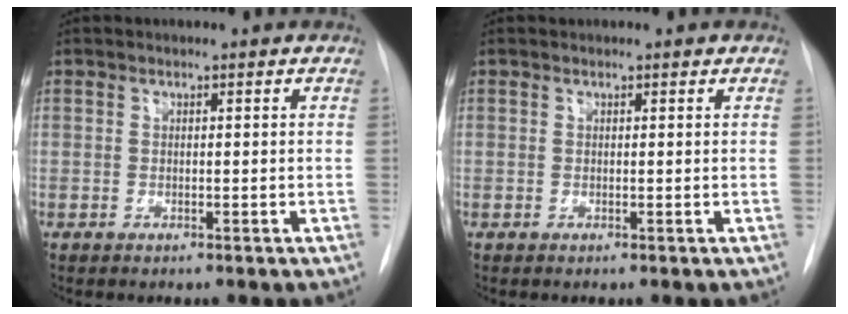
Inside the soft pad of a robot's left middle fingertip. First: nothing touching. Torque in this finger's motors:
{"motor_torque": [0.05, -0.04, -0.01, 0.01]}